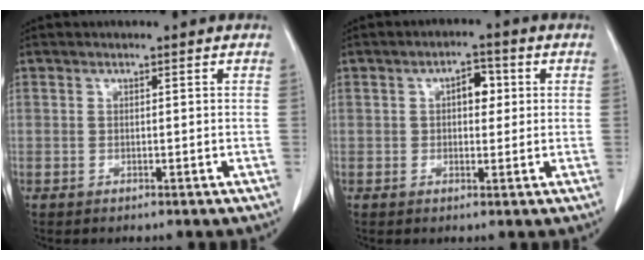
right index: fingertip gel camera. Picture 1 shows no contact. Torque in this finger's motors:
{"motor_torque": [0.41, 0.08, 0.12, 0.04]}